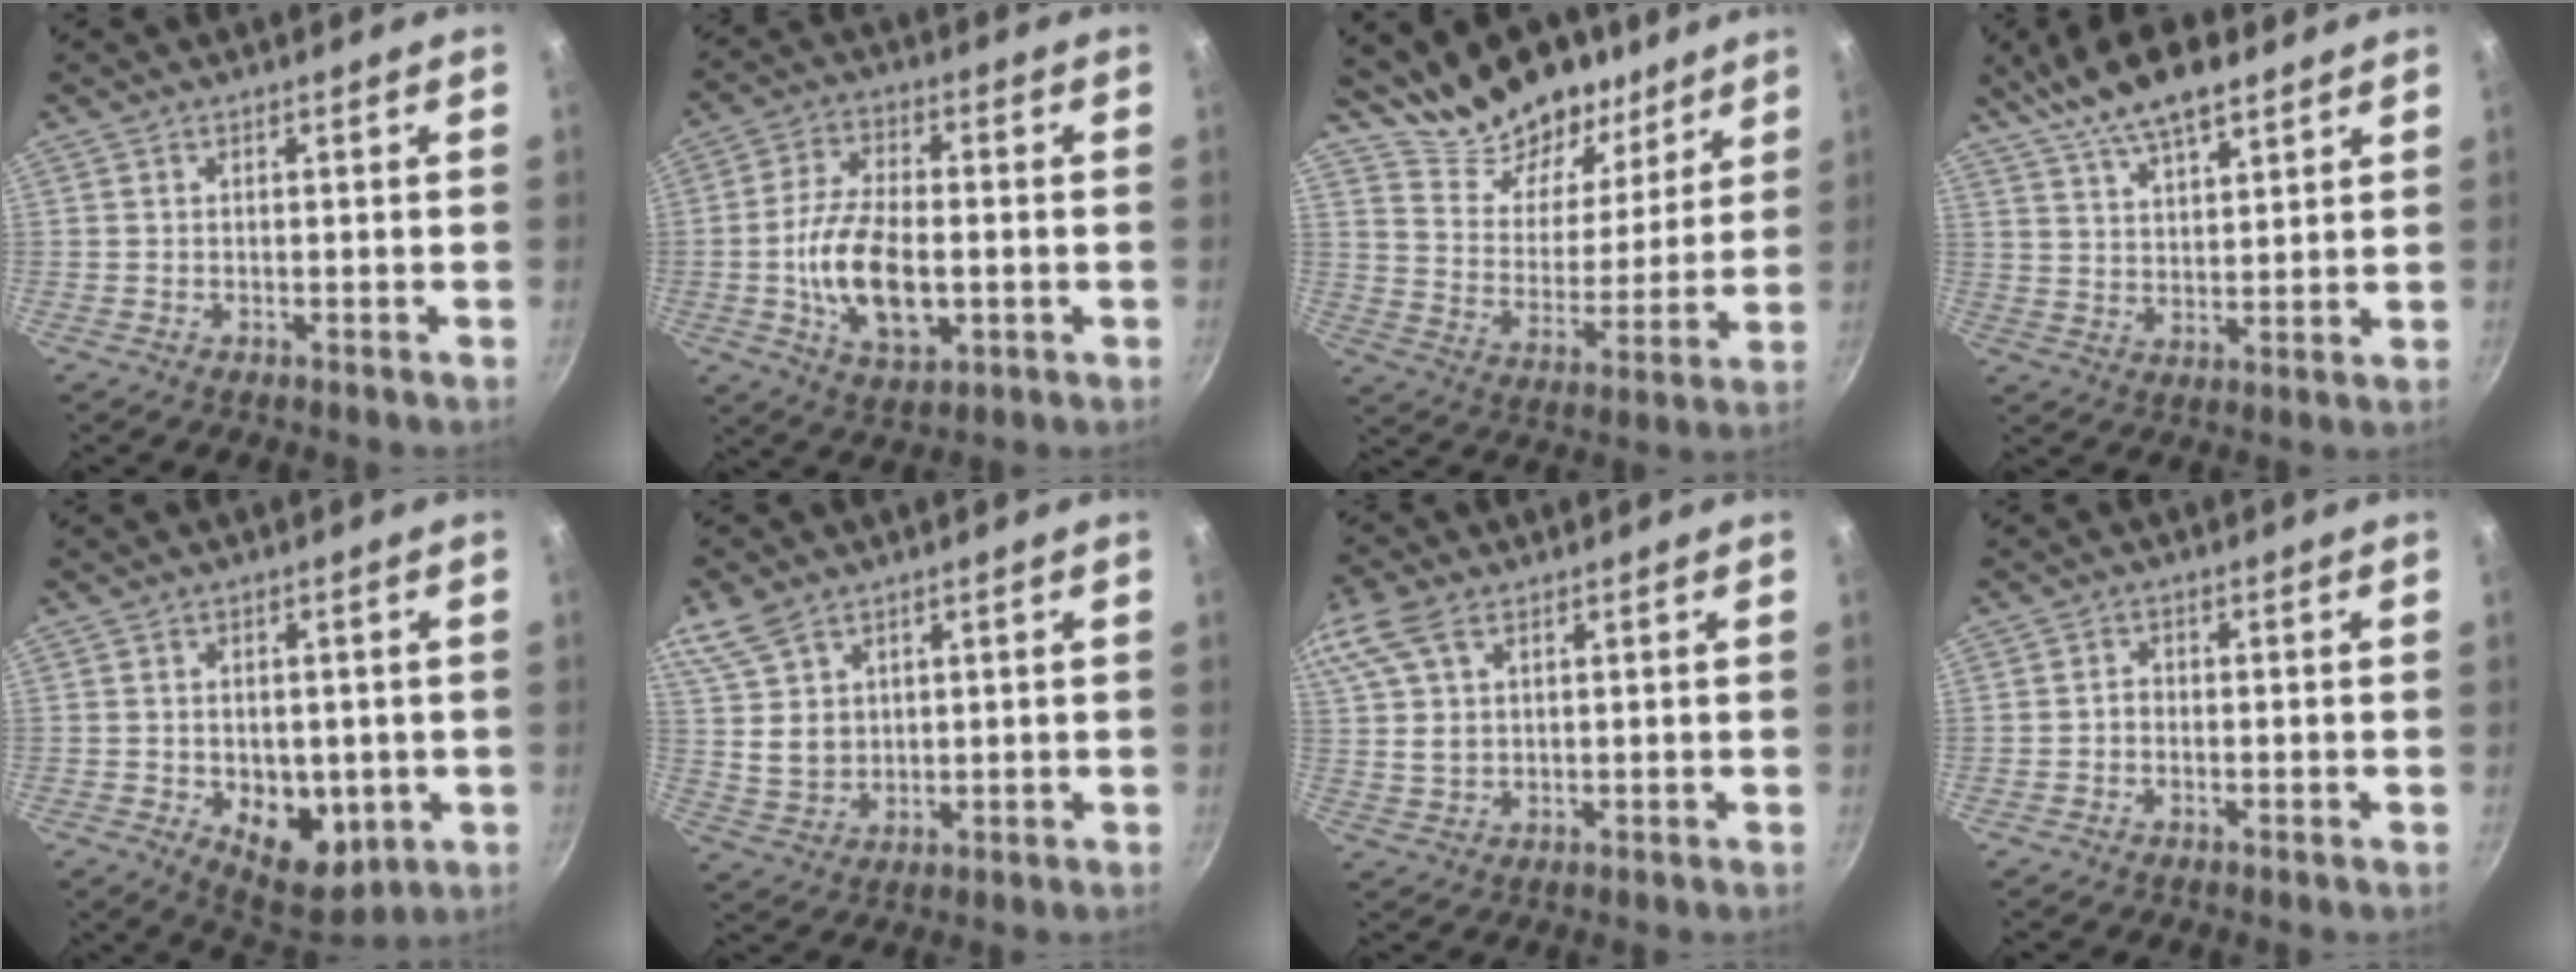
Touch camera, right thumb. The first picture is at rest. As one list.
[{"total": 13.8, "force": [-1.8, 7.4, 11.4], "torque": [-0.206, 0.009, -0.034]}, {"total": 19.1, "force": [14.5, 9.4, 8.0], "torque": [-0.081, -0.096, 0.245]}, {"total": 13.1, "force": [9.4, 4.7, 7.9], "torque": [-0.119, -0.021, 0.163]}, {"total": 10.3, "force": [-1.7, 6.9, 7.5], "torque": [-0.064, -0.017, -0.008]}, {"total": 8.2, "force": [4.7, 5.4, 4.0], "torque": [-0.059, -0.019, 0.100]}, {"total": 10.6, "force": [4.9, 6.1, 7.1], "torque": [-0.144, 0.014, 0.097]}, {"total": 1.3, "force": [-0.7, 0.8, 0.8], "torque": [-0.018, 0.008, -0.018]}]